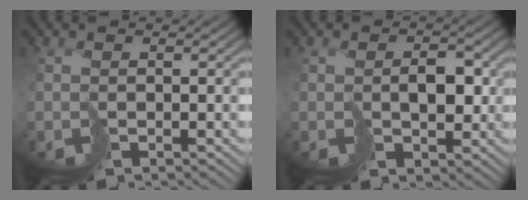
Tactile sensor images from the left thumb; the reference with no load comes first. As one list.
[{"total": 3.2, "force": [0.7, 2.2, 2.2], "torque": [-0.028, 0.005, 0.023]}]